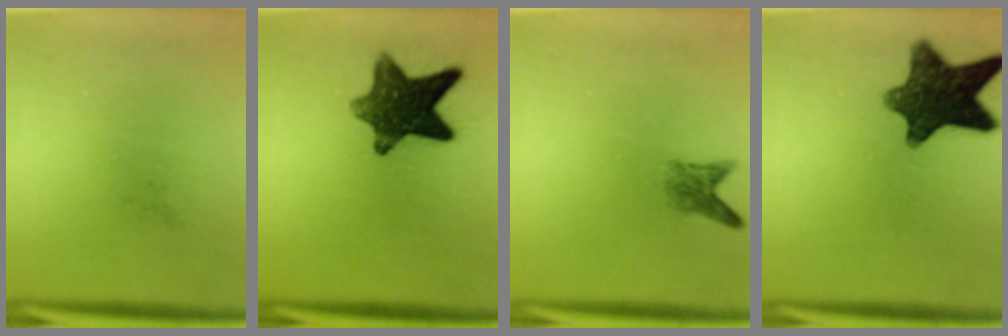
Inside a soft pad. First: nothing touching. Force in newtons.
{"total": 11.1}
{"total": 2.3}
{"total": 12.1}